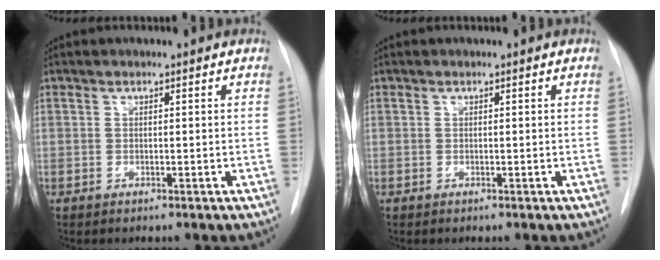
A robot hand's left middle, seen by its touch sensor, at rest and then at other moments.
{"total": 0.0}